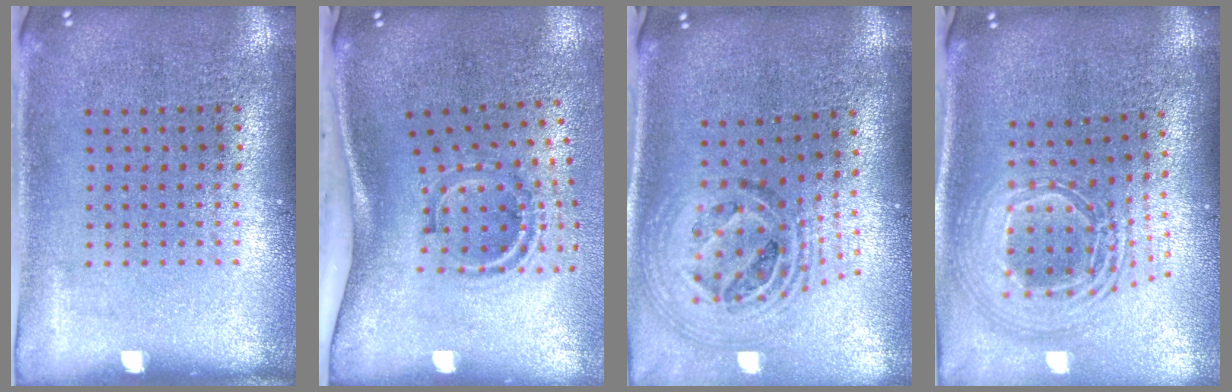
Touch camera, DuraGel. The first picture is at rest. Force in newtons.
{"total": 2.0, "press": 1.2, "slide": 1.7}
{"total": 1.9, "press": 1.6, "slide": 1.1}
{"total": 2.6, "press": 1.9, "slide": 1.8}